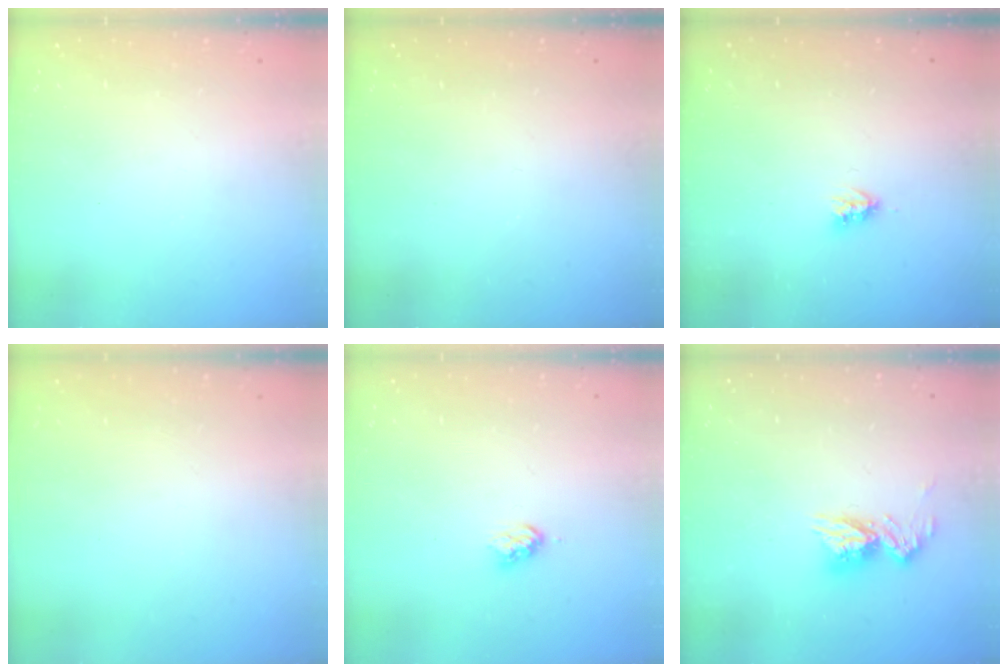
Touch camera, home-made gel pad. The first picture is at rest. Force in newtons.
{"total": 0.0}
{"total": 3.6, "press": 3.6, "slide": 0.1}
{"total": 0.0}
{"total": 3.2, "press": 3.2, "slide": 0.4}
{"total": 10.7, "press": 10.7, "slide": 1.0}